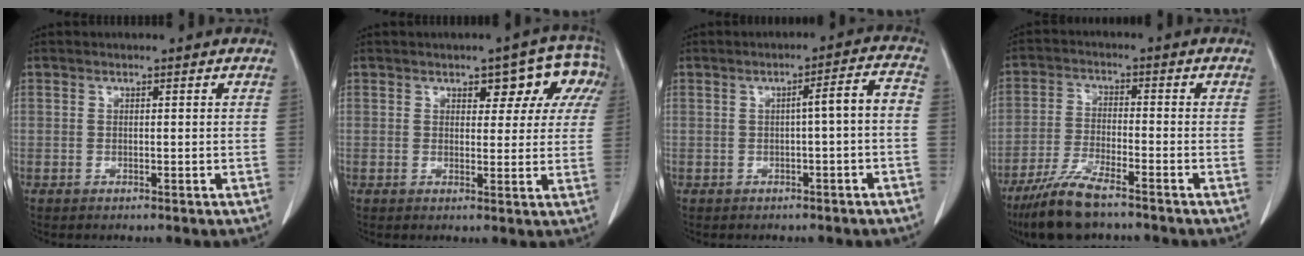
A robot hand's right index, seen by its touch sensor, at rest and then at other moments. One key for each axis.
{"total": 7.1, "fx": 3.4, "fy": 4.0, "fz": 4.7, "tx": -0.042, "ty": 0.018, "tz": 0.032}
{"total": 4.3, "fx": -0.8, "fy": 0.1, "fz": 4.2, "tx": -0.056, "ty": 0.016, "tz": -0.011}
{"total": 9.1, "fx": -6.9, "fy": 1.5, "fz": 5.7, "tx": -0.117, "ty": -0.023, "tz": -0.131}